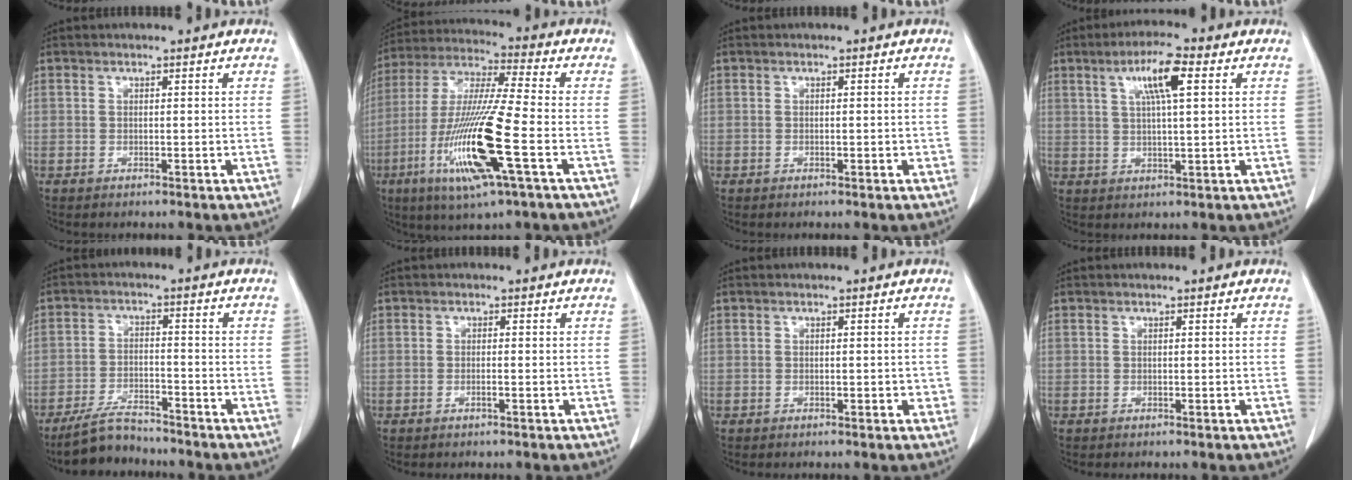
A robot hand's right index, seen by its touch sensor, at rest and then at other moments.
{"total": 17.1, "force": [-5.7, 0.4, 16.1], "torque": [-0.335, -0.021, -0.108]}
{"total": 1.1, "force": [-0.3, 0.5, 1.0], "torque": [-0.013, 0.001, -0.003]}
{"total": 7.0, "force": [2.8, 0.7, 6.4], "torque": [-0.118, 0.009, 0.048]}
{"total": 6.4, "force": [-5.8, 1.6, 2.1], "torque": [-0.044, -0.013, -0.105]}
{"total": 0.9, "force": [-0.4, 0.0, 0.7], "torque": [-0.015, 0.001, -0.007]}
{"total": 1.6, "force": [-0.4, 0.8, 1.4], "torque": [-0.015, 0.002, -0.004]}
{"total": 0.0}